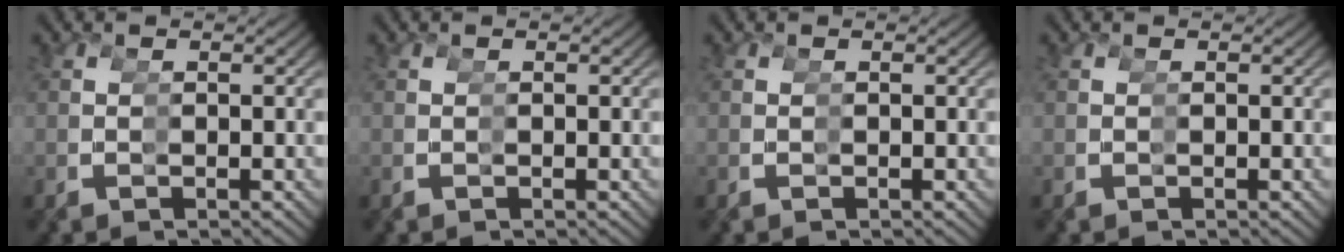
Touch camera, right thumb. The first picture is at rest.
{"total": 0.0}
{"total": 0.0}
{"total": 0.0}